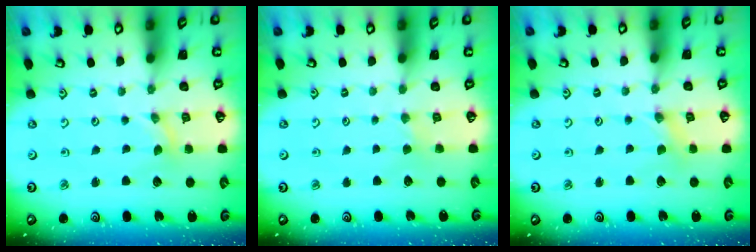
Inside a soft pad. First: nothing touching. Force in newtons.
{"total": 2.0, "press": 1.9, "slide": 0.3}
{"total": 0.0}